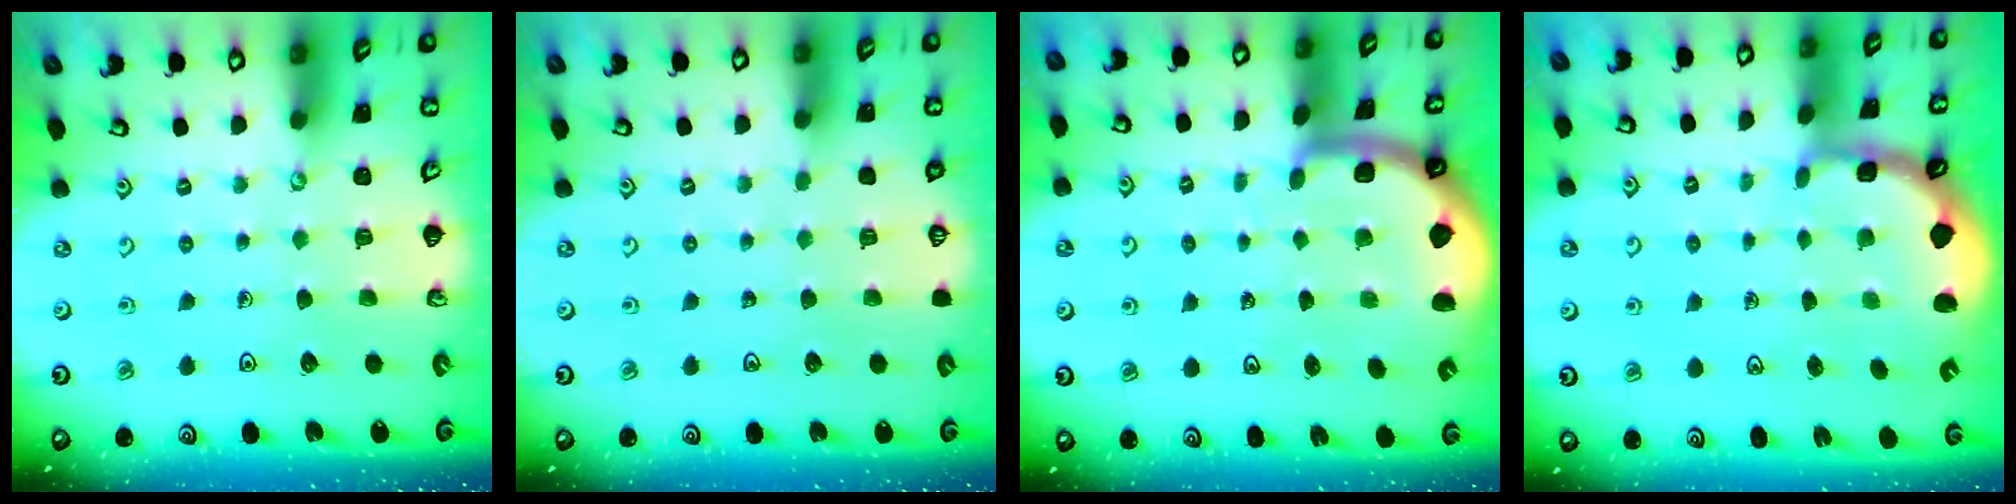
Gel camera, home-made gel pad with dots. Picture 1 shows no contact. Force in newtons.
{"total": 0.0}
{"total": 2.5, "press": 2.4, "slide": 0.5}
{"total": 1.8, "press": 1.8, "slide": 0.5}